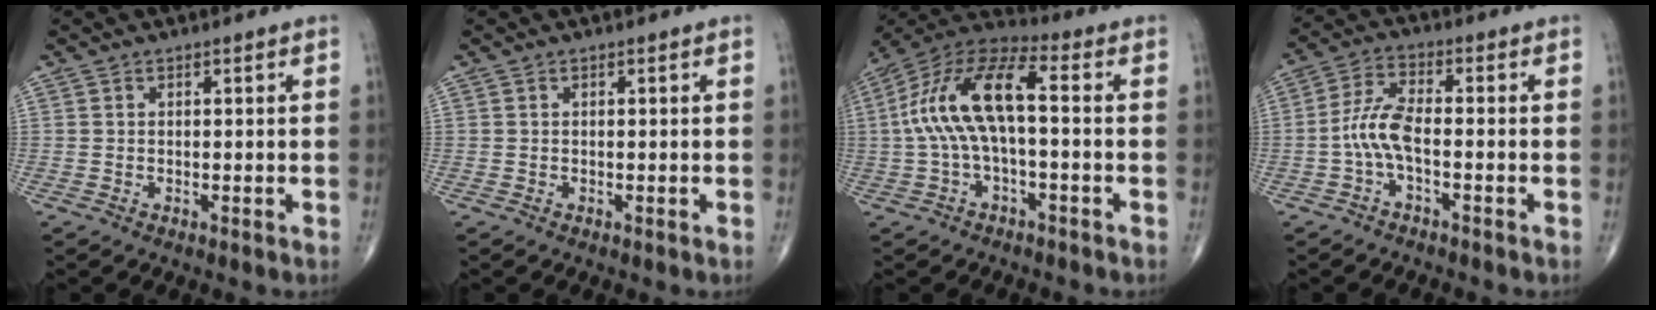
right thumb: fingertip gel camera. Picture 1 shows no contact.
{"total": 0.0}
{"total": 14.7, "force": [0.0, 5.8, 13.5], "torque": [-0.280, 0.052, -0.006]}
{"total": 6.3, "force": [-1.7, 2.2, 5.6], "torque": [-0.124, 0.023, -0.040]}